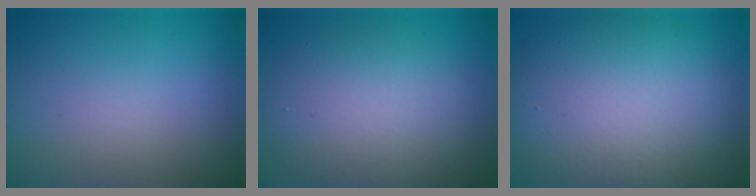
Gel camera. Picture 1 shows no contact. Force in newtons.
{"total": 6.3, "press": 6.3, "slide": 0.3}
{"total": 10.6, "press": 10.6, "slide": 1.0}